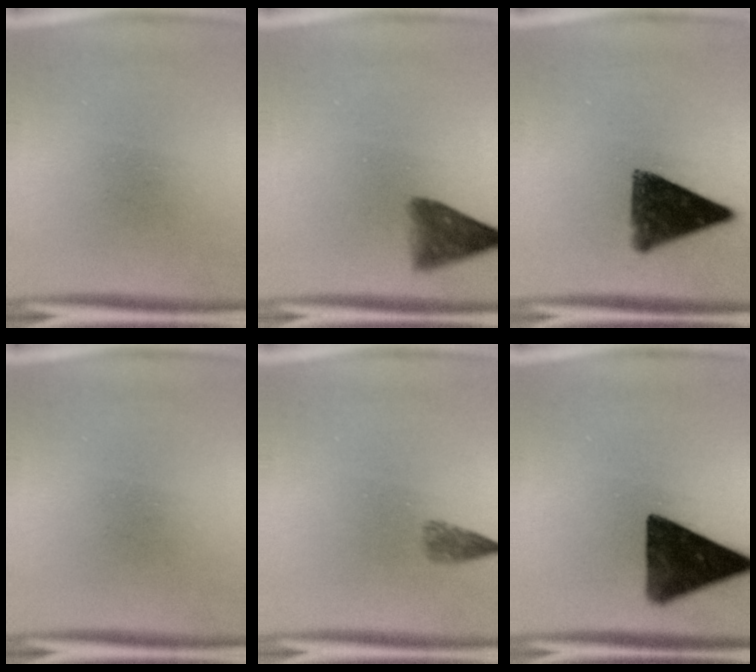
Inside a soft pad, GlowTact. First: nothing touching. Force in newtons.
{"total": 5.2}
{"total": 11.1}
{"total": 0.0}
{"total": 1.8}
{"total": 13.7}